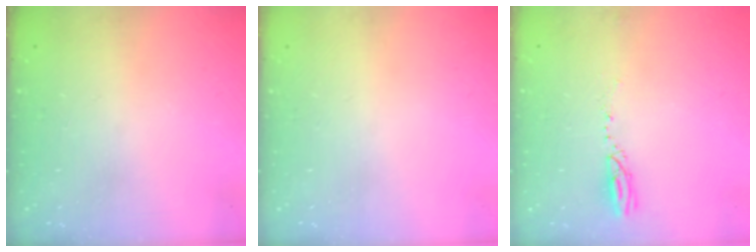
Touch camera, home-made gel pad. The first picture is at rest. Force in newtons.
{"total": 0.0}
{"total": 3.3, "press": 3.3, "slide": 0.8}